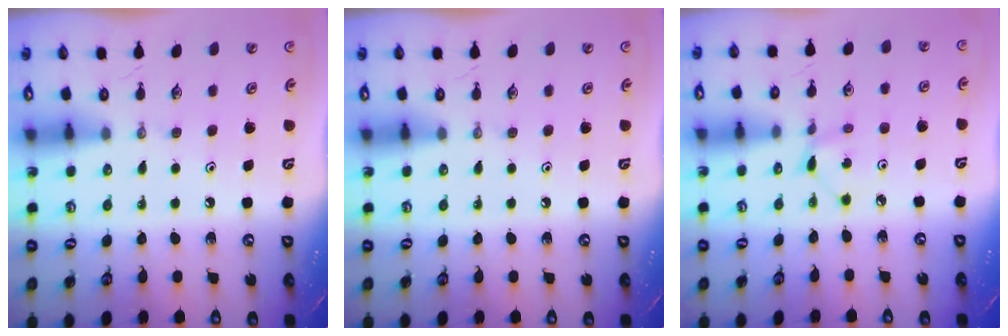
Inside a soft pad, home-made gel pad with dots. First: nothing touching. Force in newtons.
{"total": 0.0}
{"total": 2.5, "press": 2.5, "slide": 0.4}